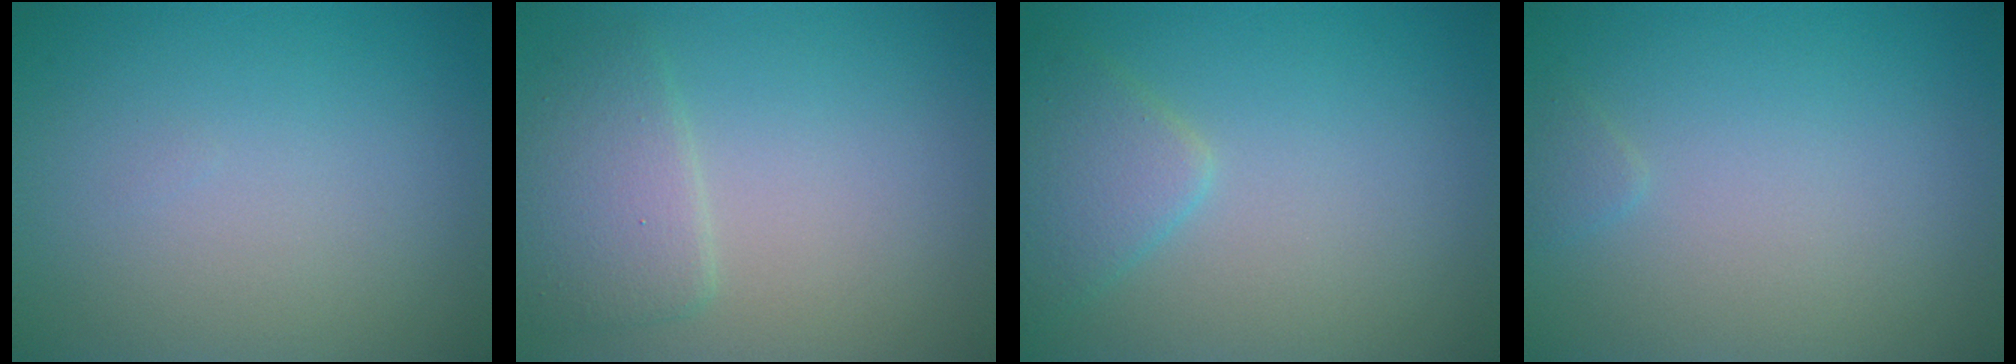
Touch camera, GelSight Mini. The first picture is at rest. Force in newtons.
{"total": 3.0, "press": 3.0, "slide": 0.0}
{"total": 2.9, "press": 2.9, "slide": 0.0}
{"total": 0.6, "press": 0.6, "slide": 0.1}